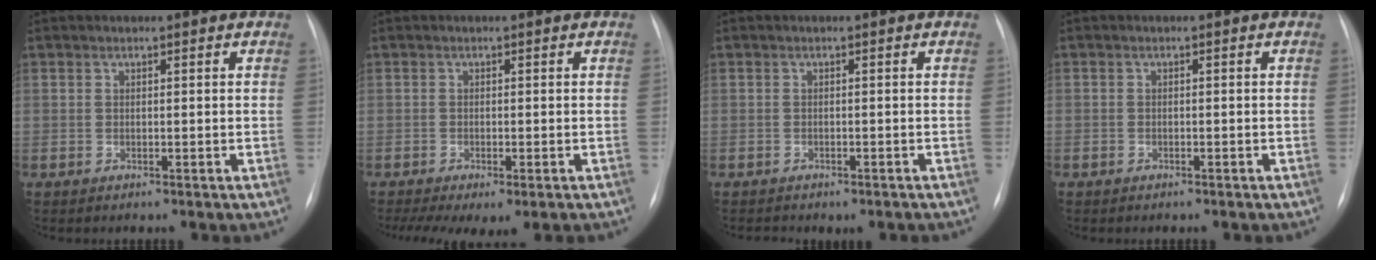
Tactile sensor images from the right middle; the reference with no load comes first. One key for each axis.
{"total": 7.6, "fx": -5.0, "fy": 2.5, "fz": 5.2, "tx": -0.081, "ty": -0.014, "tz": -0.075}
{"total": 2.9, "fx": -2.4, "fy": 1.2, "fz": 1.0, "tx": -0.011, "ty": 0.001, "tz": -0.025}
{"total": 0.8, "fx": -0.6, "fy": 0.5, "fz": 0.2, "tx": -0.008, "ty": 0.002, "tz": -0.010}